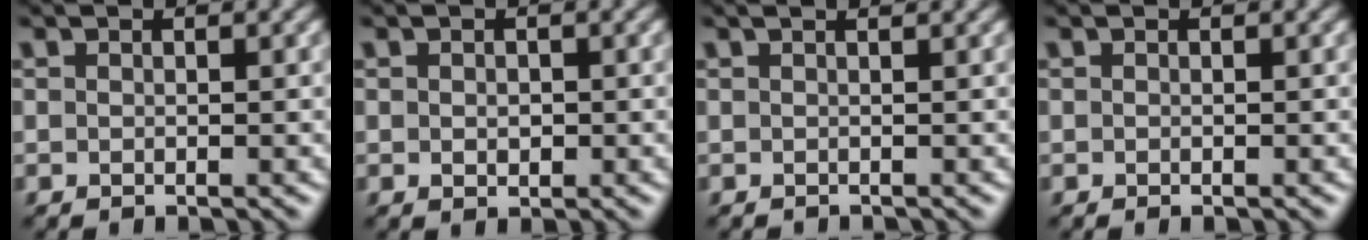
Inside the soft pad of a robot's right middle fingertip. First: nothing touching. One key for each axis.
{"total": 0.9, "fx": 0.0, "fy": 0.7, "fz": 0.5, "tx": -0.009, "ty": -0.001, "tz": 0.000}
{"total": 1.0, "fx": 0.3, "fy": 0.3, "fz": 0.9, "tx": -0.006, "ty": -0.002, "tz": -0.002}
{"total": 0.0}